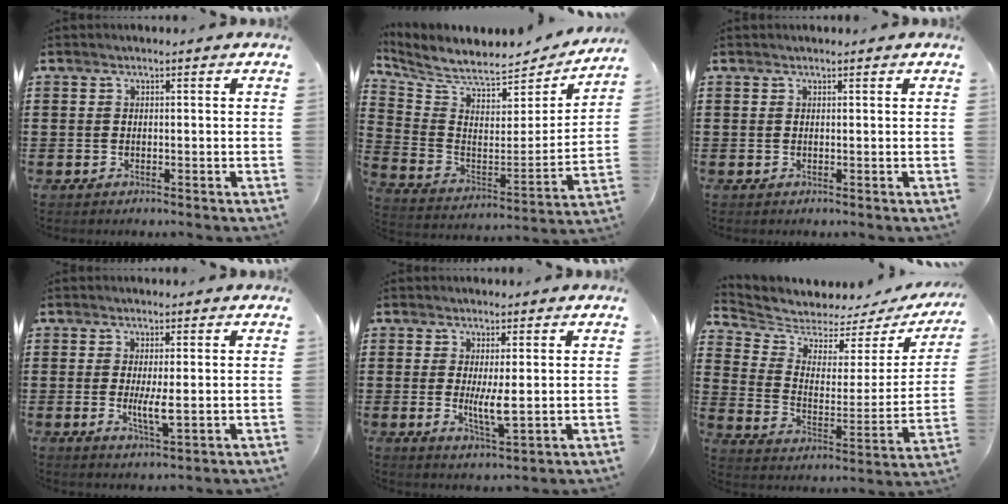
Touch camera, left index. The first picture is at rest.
{"total": 6.9, "force": [6.4, 0.8, 2.6], "torque": [-0.085, -0.057, 0.105]}
{"total": 0.0}
{"total": 4.0, "force": [0.0, 0.7, 4.0], "torque": [-0.078, -0.004, -0.003]}
{"total": 4.8, "force": [0.3, 0.9, 4.7], "torque": [-0.084, -0.009, 0.001]}
{"total": 4.5, "force": [4.2, 1.6, 0.2], "torque": [-0.039, -0.041, 0.069]}